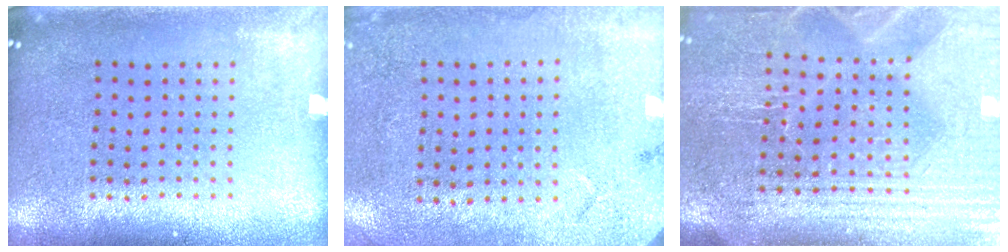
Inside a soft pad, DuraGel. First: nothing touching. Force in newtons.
{"total": 2.7, "press": 2.2, "slide": 1.6}
{"total": 4.2, "press": 3.9, "slide": 1.4}